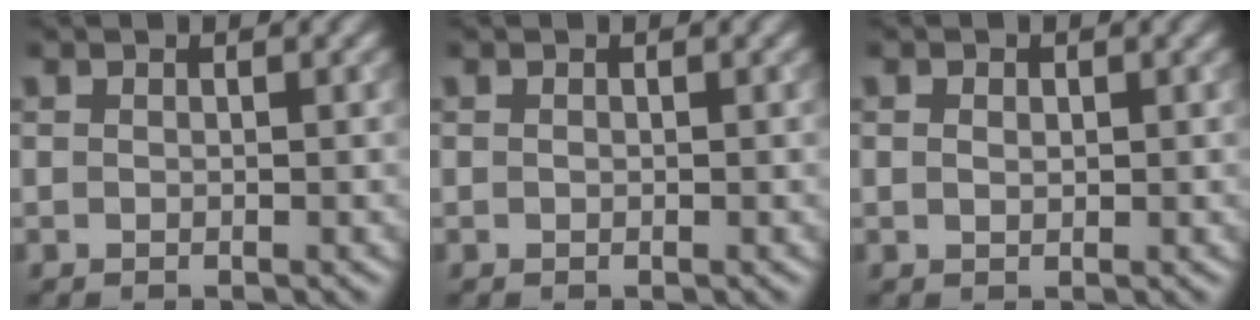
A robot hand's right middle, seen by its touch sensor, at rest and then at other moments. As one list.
[{"total": 0.0}, {"total": 0.8, "force": [0.2, 0.6, 0.5], "torque": [-0.009, -0.001, 0.005]}]